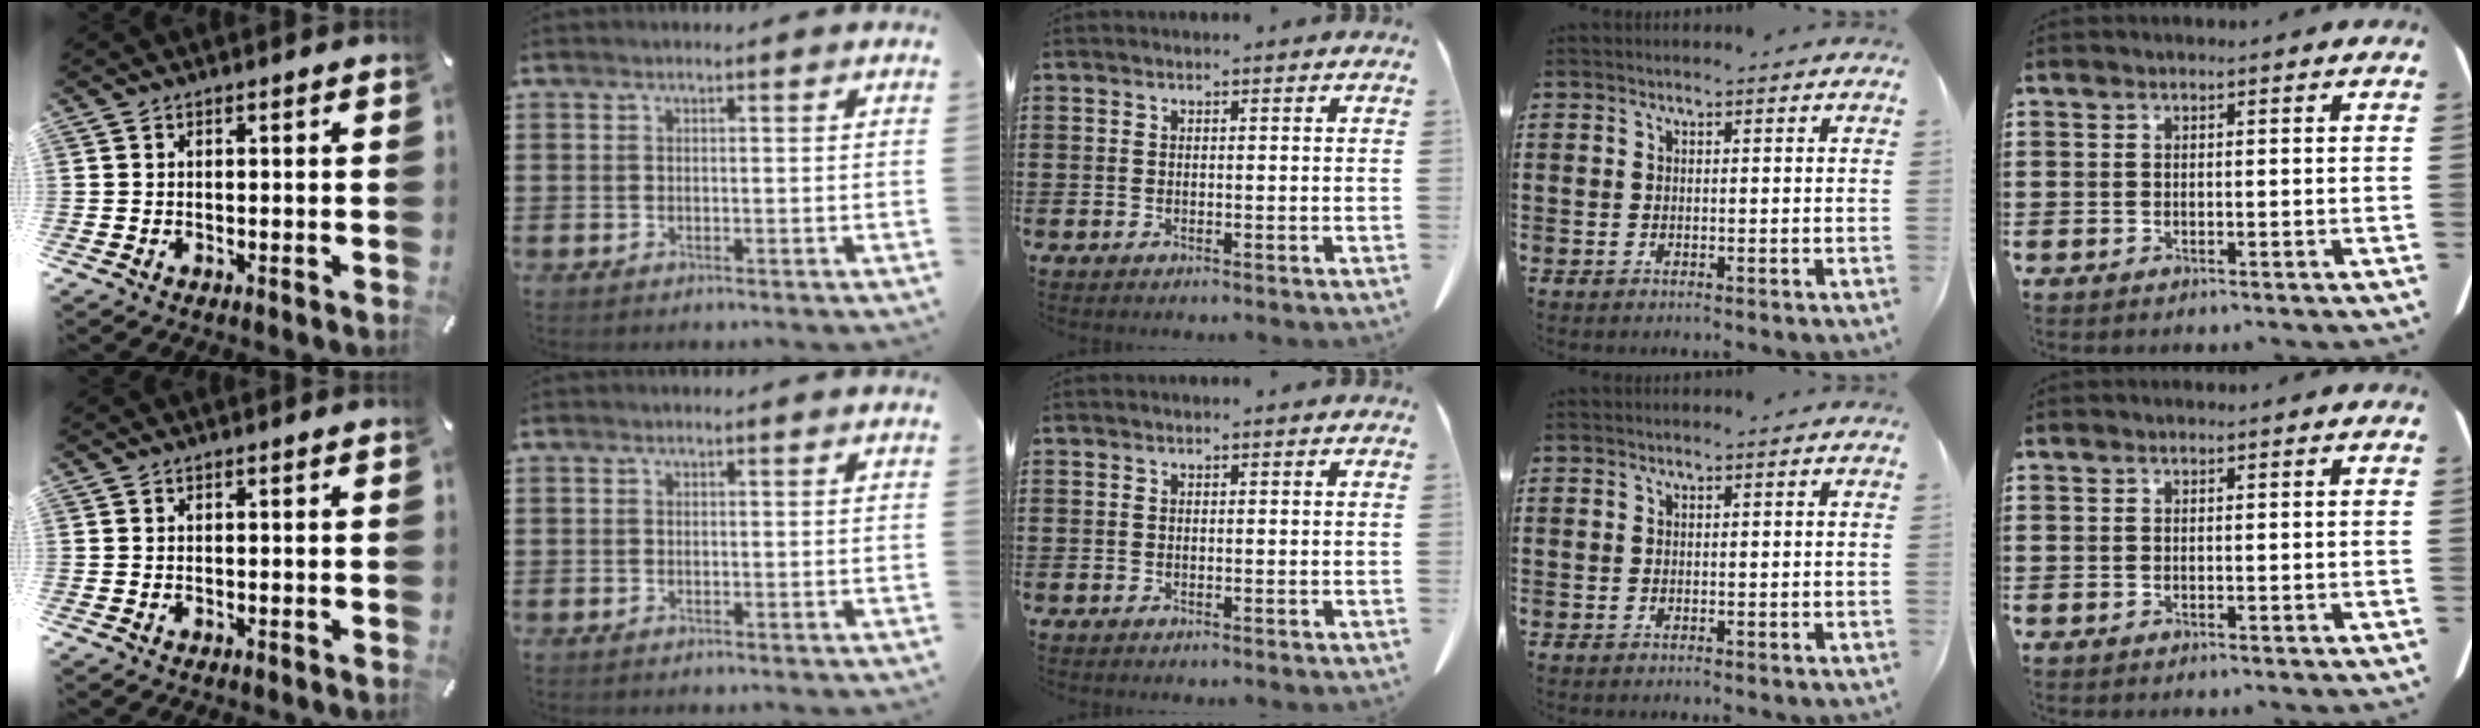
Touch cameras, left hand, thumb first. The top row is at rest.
{}